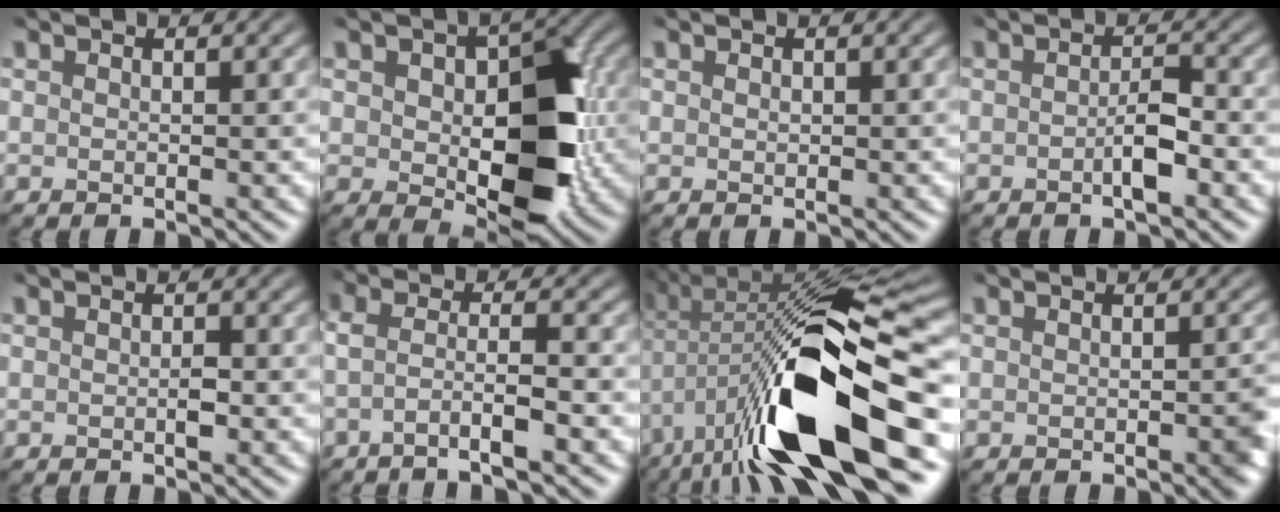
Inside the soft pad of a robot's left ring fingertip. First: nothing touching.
{"total": 9.8, "force": [-0.8, 5.7, 7.9], "torque": [-0.124, -0.004, -0.007]}
{"total": 0.0}
{"total": 2.4, "force": [-1.5, 0.6, 1.8], "torque": [-0.039, -0.004, -0.022]}
{"total": 0.8, "force": [-0.5, 0.2, 0.5], "torque": [-0.017, -0.003, -0.001]}
{"total": 3.4, "force": [-2.2, 0.6, 2.5], "torque": [-0.042, -0.014, -0.045]}
{"total": 15.7, "force": [-5.3, 5.3, 13.8], "torque": [-0.225, -0.001, -0.084]}
{"total": 1.3, "force": [-0.3, 0.4, 1.2], "torque": [-0.020, 0.000, 0.000]}